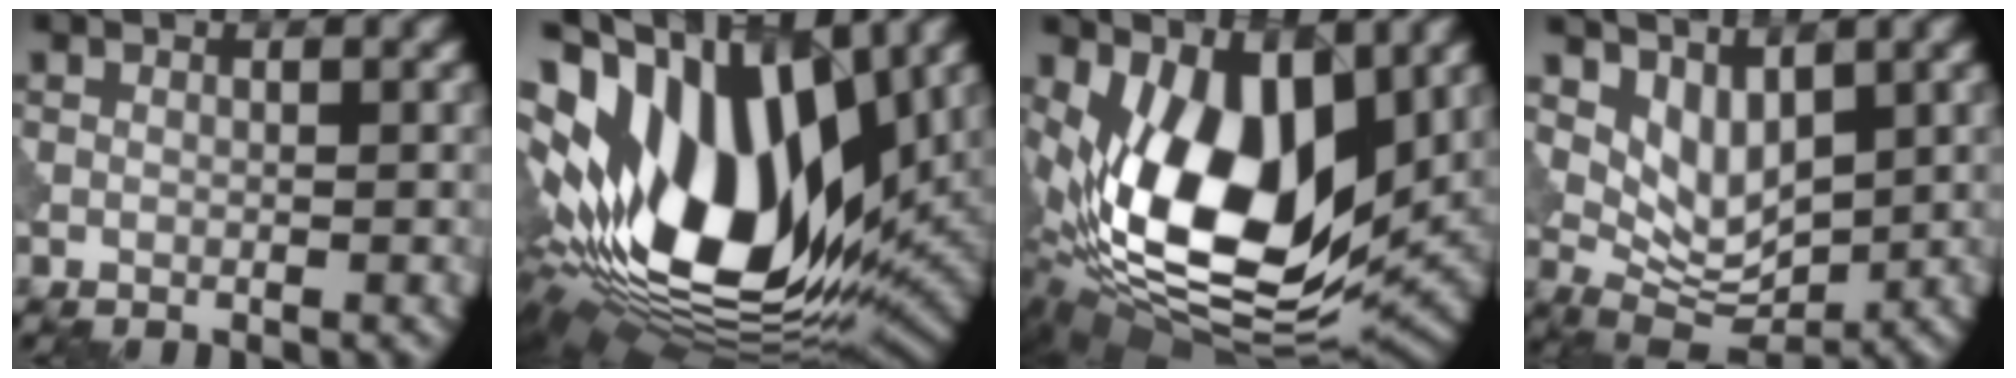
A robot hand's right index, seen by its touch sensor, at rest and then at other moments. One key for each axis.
{"total": 19.3, "fx": 1.8, "fy": 10.5, "fz": 16.1, "tx": -0.306, "ty": -0.005, "tz": 0.032}
{"total": 13.5, "fx": 1.8, "fy": 7.0, "fz": 11.4, "tx": -0.193, "ty": -0.016, "tz": 0.027}
{"total": 4.3, "fx": 2.2, "fy": 2.2, "fz": 2.9, "tx": -0.060, "ty": -0.016, "tz": 0.045}